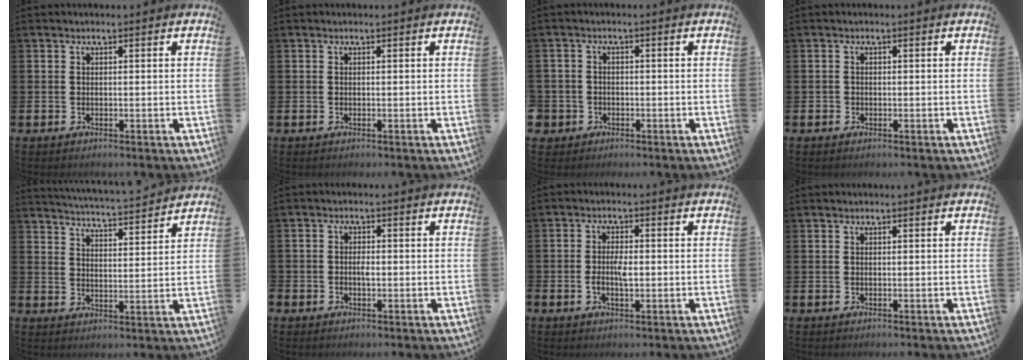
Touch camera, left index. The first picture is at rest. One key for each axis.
{"total": 0.0}
{"total": 2.0, "fx": -1.0, "fy": 1.7, "fz": -0.1, "tx": -0.010, "ty": 0.007, "tz": -0.024}
{"total": 0.6, "fx": -0.3, "fy": 0.6, "fz": 0.1, "tx": -0.001, "ty": 0.004, "tz": -0.008}
{"total": 4.9, "fx": 4.8, "fy": -0.3, "fz": 0.4, "tx": -0.021, "ty": -0.040, "tz": 0.083}
{"total": 1.4, "fx": -0.6, "fy": 1.0, "fz": 0.7, "tx": -0.004, "ty": -0.002, "tz": -0.014}
{"total": 2.5, "fx": -0.5, "fy": 1.2, "fz": 2.2, "tx": -0.038, "ty": 0.003, "tz": -0.010}
{"total": 0.0}